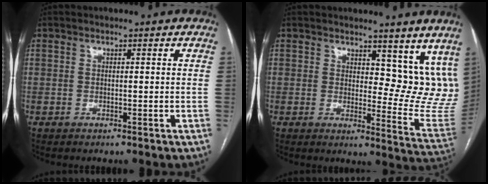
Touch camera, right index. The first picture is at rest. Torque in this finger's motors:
{"motor_torque": [-0.05, 0.03, 0.00, 0.00]}